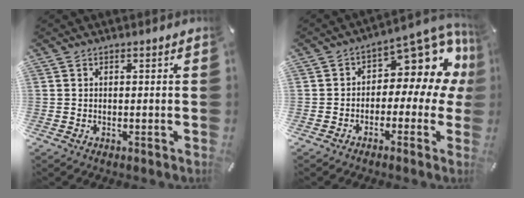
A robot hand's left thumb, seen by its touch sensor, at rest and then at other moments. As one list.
[{"total": 11.7, "force": [5.7, 6.0, 8.2], "torque": [-0.102, -0.053, 0.091]}]